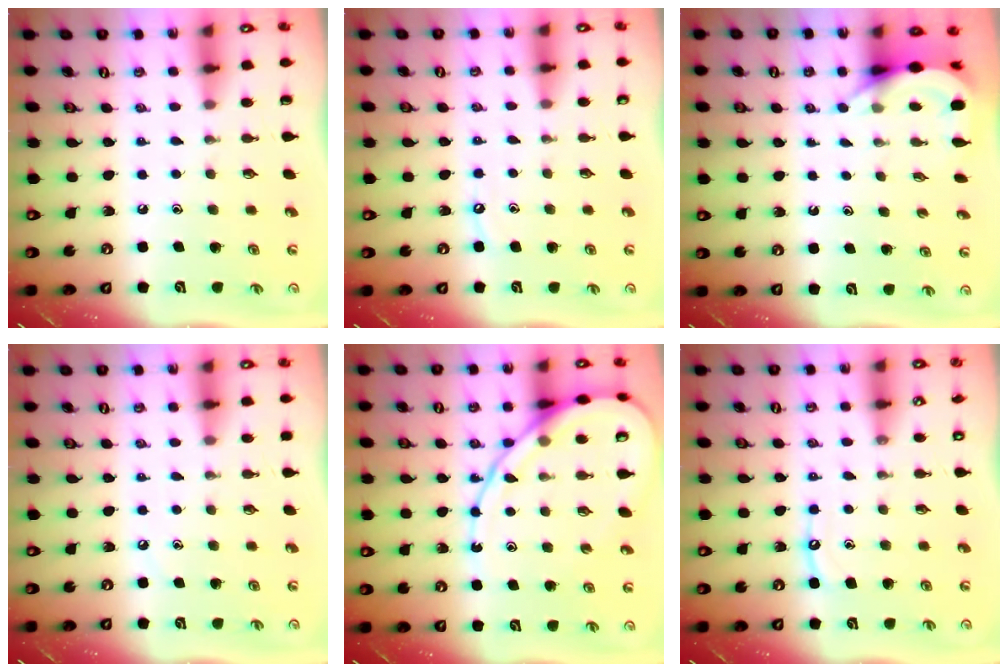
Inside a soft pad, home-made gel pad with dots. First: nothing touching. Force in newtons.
{"total": 4.5, "press": 4.4, "slide": 0.6}
{"total": 6.5, "press": 6.5, "slide": 0.3}
{"total": 2.3, "press": 2.2, "slide": 0.4}
{"total": 14.7, "press": 14.6, "slide": 1.5}
{"total": 6.6, "press": 6.6, "slide": 0.7}